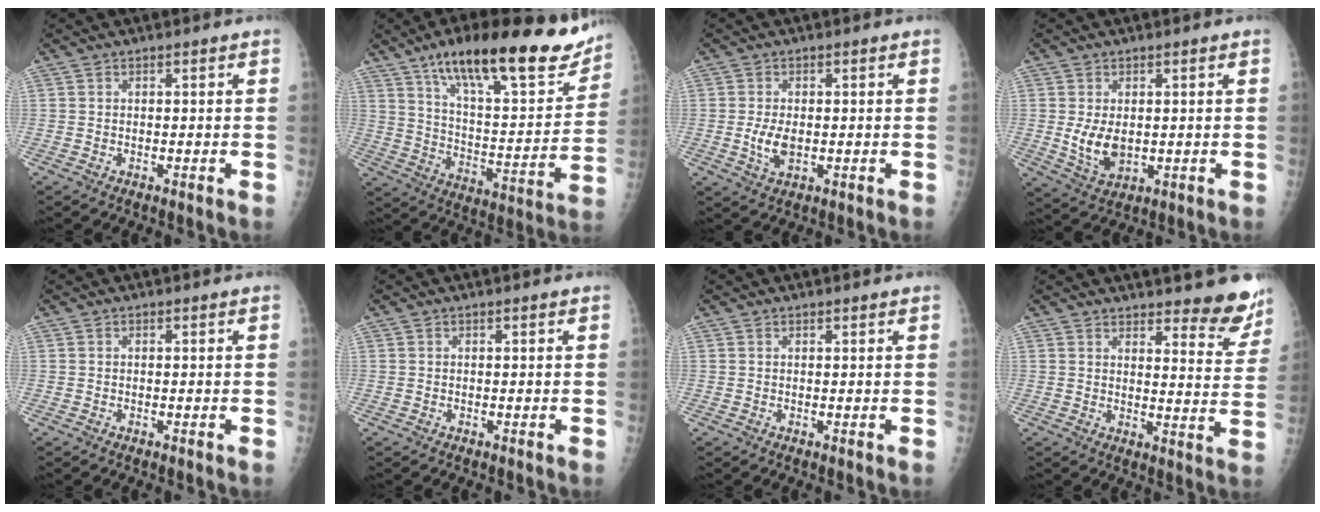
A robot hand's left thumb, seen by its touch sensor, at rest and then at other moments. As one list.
[{"total": 26.8, "force": [18.2, 7.9, 18.0], "torque": [-0.233, -0.060, 0.284]}, {"total": 4.2, "force": [-0.4, 2.3, 3.5], "torque": [-0.070, -0.007, -0.004]}, {"total": 6.0, "force": [0.2, 3.8, 4.6], "torque": [-0.074, -0.016, 0.018]}, {"total": 0.0}, {"total": 0.0}, {"total": 0.7, "force": [0.6, 0.1, 0.3], "torque": [-0.005, 0.000, 0.009]}, {"total": 10.6, "force": [9.2, 2.8, 4.4], "torque": [-0.021, -0.069, 0.103]}]